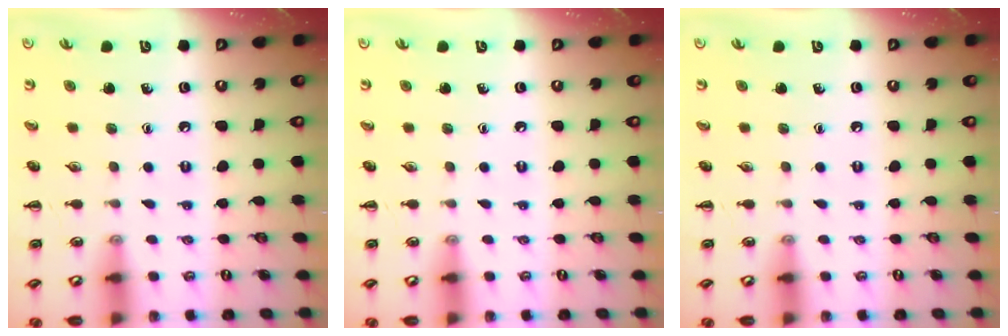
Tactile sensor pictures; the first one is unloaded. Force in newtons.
{"total": 0.0}
{"total": 0.0}